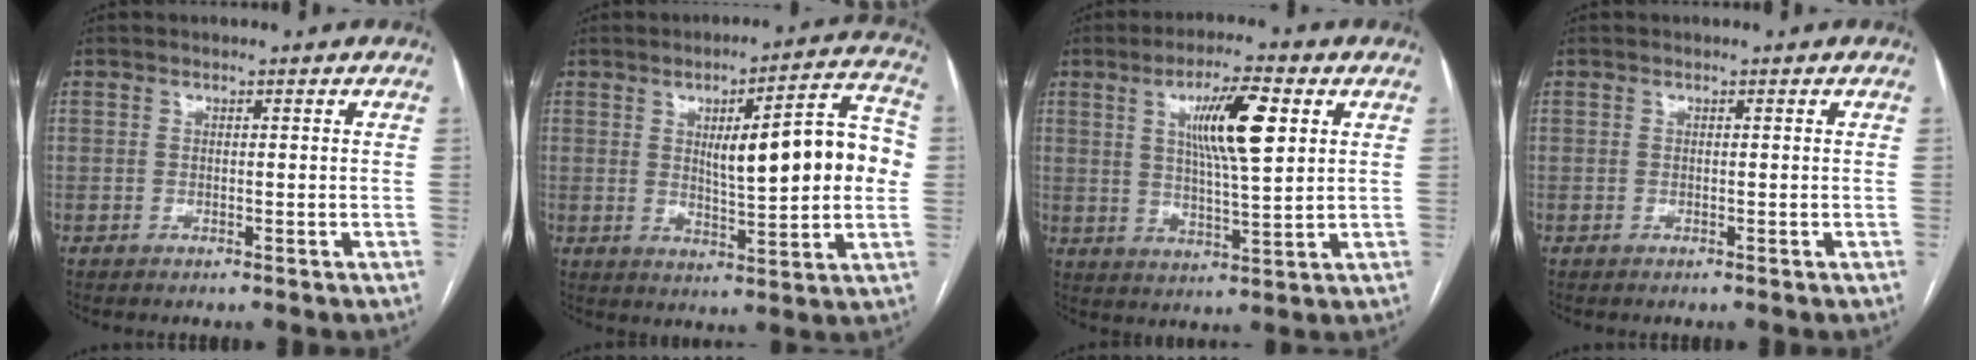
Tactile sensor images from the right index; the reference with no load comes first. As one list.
[{"total": 15.0, "force": [1.8, 2.9, 14.6], "torque": [-0.194, 0.029, 0.028]}, {"total": 10.5, "force": [3.5, 1.3, 9.8], "torque": [-0.170, 0.005, 0.060]}, {"total": 0.0}]